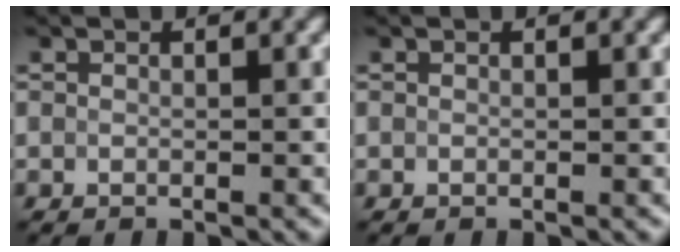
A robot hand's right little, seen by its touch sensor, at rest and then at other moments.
{"total": 0.0}